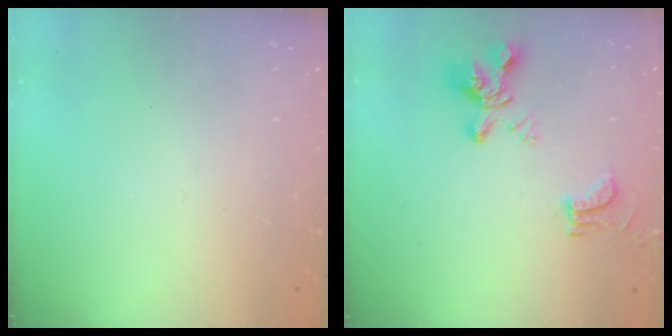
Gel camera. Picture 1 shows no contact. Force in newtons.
{"total": 6.4, "press": 6.2, "slide": 1.5}